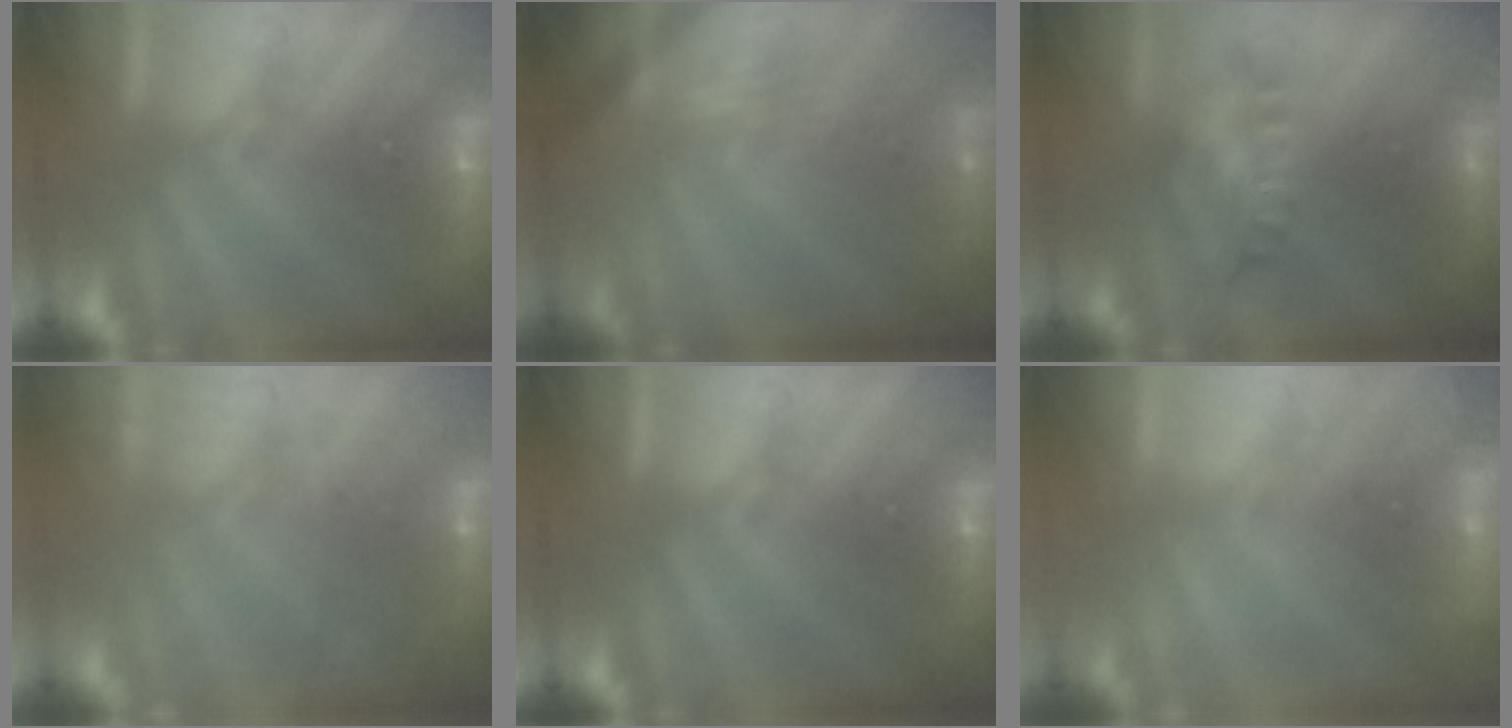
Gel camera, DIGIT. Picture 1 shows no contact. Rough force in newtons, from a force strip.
{"total": 2.2}
{"total": 5.8}
{"total": 7.5}
{"total": 0.0}
{"total": 2.1}